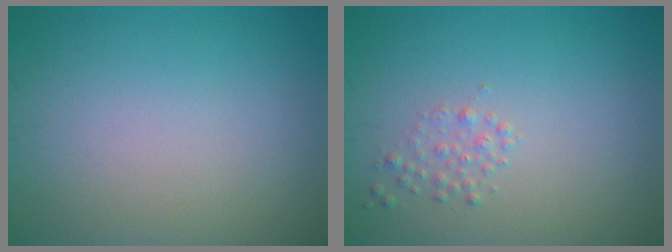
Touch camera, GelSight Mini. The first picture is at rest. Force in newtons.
{"total": 1.1, "press": 1.1, "slide": 0.0}